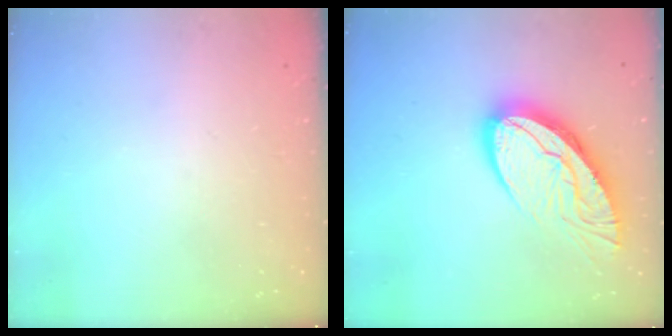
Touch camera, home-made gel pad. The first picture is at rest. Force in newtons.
{"total": 15.5, "press": 15.4, "slide": 1.3}